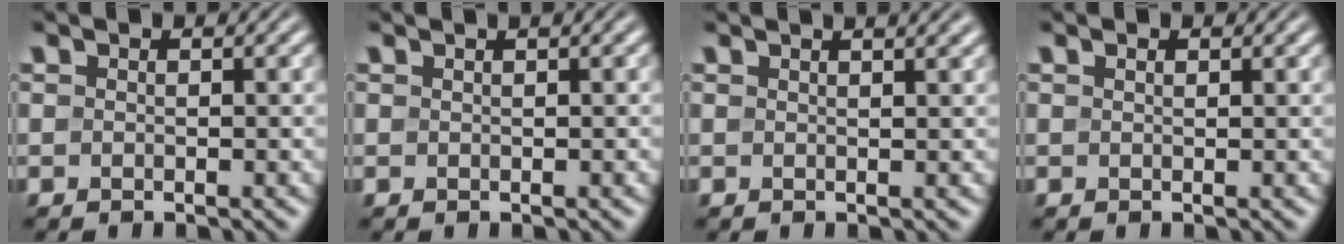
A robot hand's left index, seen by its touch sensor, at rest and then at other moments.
{"total": 1.0, "force": [0.6, 0.2, 0.7], "torque": [-0.009, 0.005, 0.006]}
{"total": 4.2, "force": [2.7, 1.8, 2.7], "torque": [-0.005, 0.027, -0.002]}
{"total": 0.5, "force": [0.4, 0.1, 0.2], "torque": [-0.004, 0.000, 0.008]}